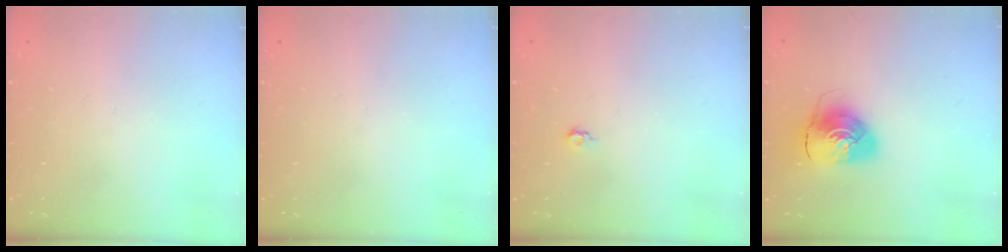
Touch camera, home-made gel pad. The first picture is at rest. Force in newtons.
{"total": 0.0}
{"total": 4.0, "press": 3.9, "slide": 0.7}
{"total": 10.1, "press": 10.1, "slide": 0.7}